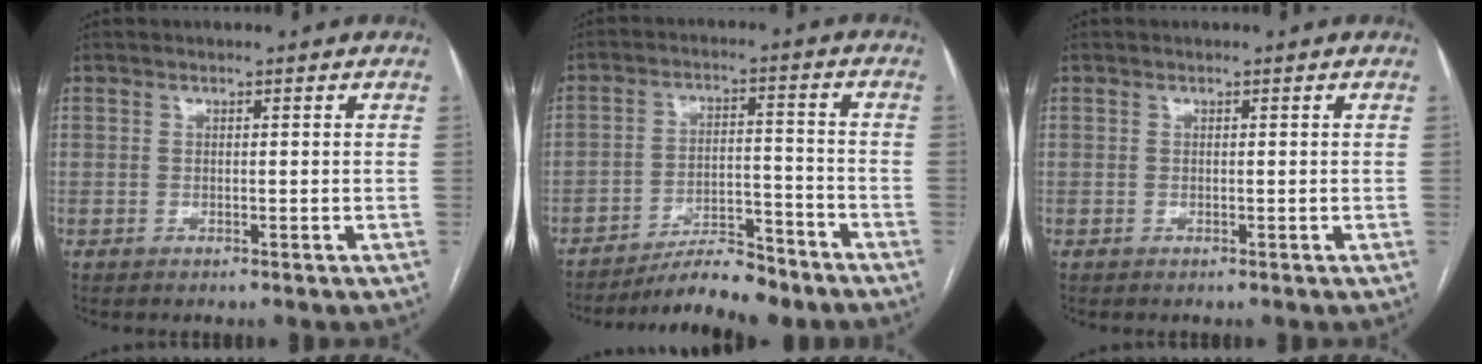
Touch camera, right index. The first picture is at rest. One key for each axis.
{"total": 9.4, "fx": -8.6, "fy": 1.5, "fz": 3.5, "tx": -0.050, "ty": 0.005, "tz": -0.143}
{"total": 0.0}